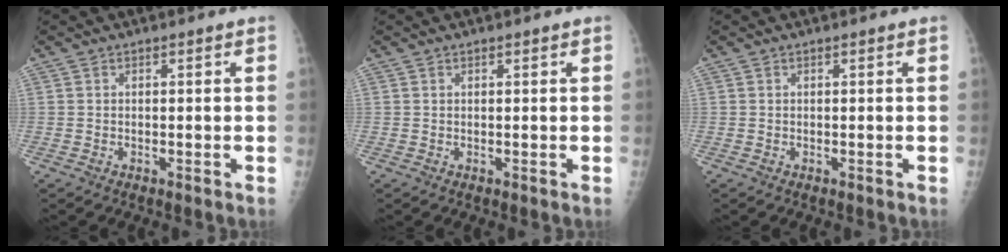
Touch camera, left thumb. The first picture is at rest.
{"total": 0.0}
{"total": 0.0}